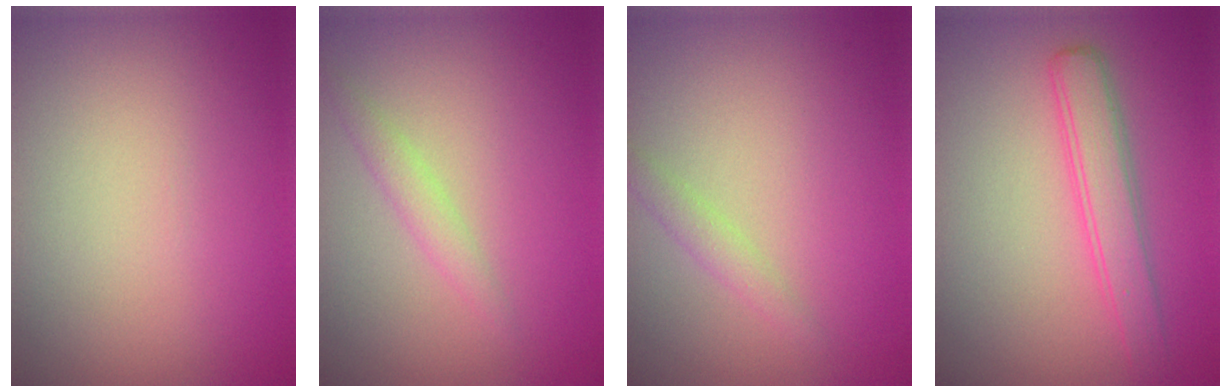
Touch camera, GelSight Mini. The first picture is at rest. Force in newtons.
{"total": 1.4, "press": 1.4, "slide": 0.1}
{"total": 1.3, "press": 1.3, "slide": 0.1}
{"total": 3.1, "press": 3.1, "slide": 0.1}